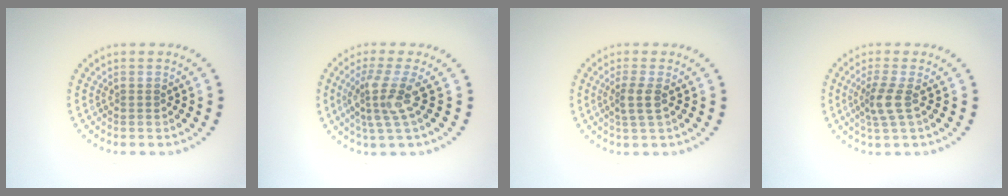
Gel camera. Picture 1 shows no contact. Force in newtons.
{"total": 3.5, "press": 2.6, "slide": 2.3}
{"total": 1.8, "press": 1.5, "slide": 1.0}
{"total": 2.4, "press": 1.9, "slide": 1.5}